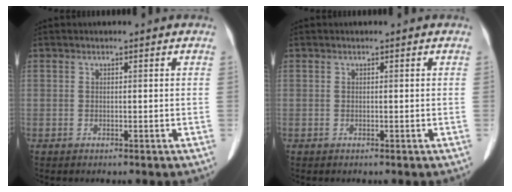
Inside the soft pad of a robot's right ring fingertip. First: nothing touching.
{"total": 0.0}